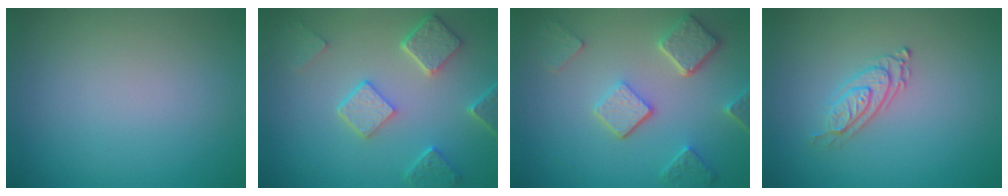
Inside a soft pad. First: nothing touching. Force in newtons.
{"total": 4.8, "press": 3.7, "slide": 3.0}
{"total": 5.1, "press": 3.9, "slide": 3.3}
{"total": 2.4, "press": 2.0, "slide": 1.4}